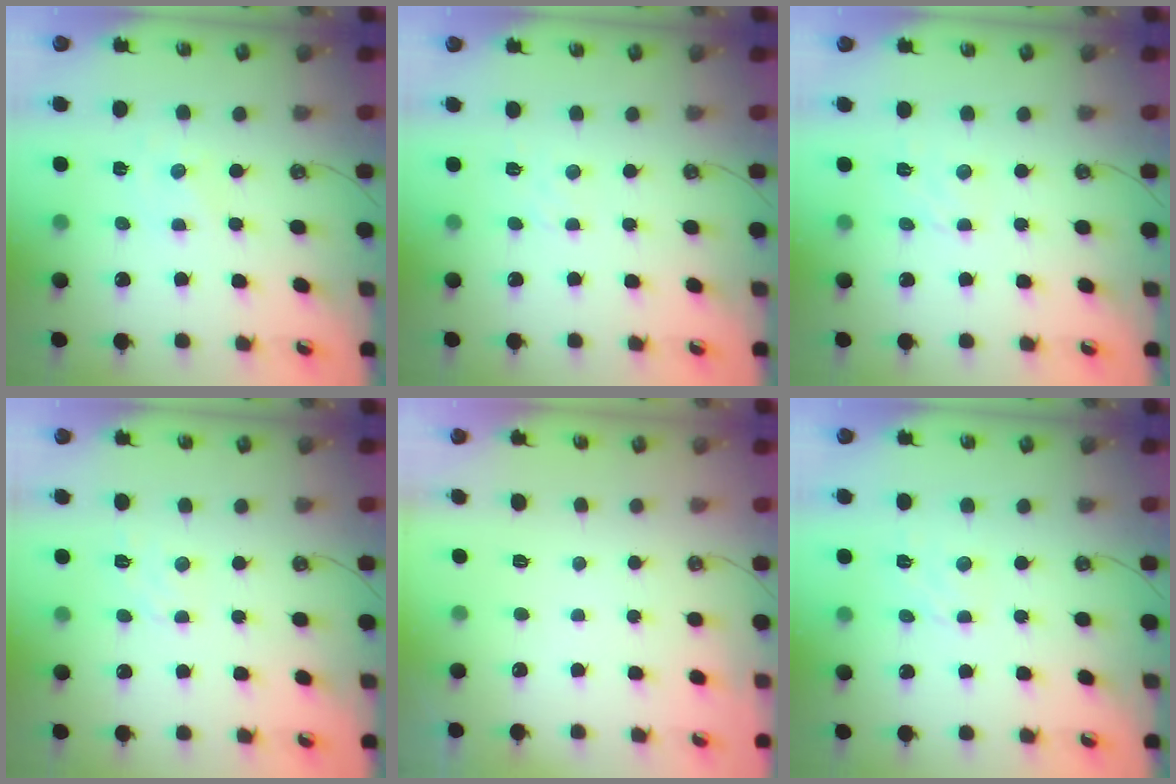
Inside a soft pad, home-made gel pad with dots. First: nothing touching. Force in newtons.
{"total": 2.0, "press": 1.9, "slide": 0.6}
{"total": 2.6, "press": 2.6, "slide": 0.4}
{"total": 4.3, "press": 4.3, "slide": 0.6}
{"total": 0.0}
{"total": 2.6, "press": 2.6, "slide": 0.4}